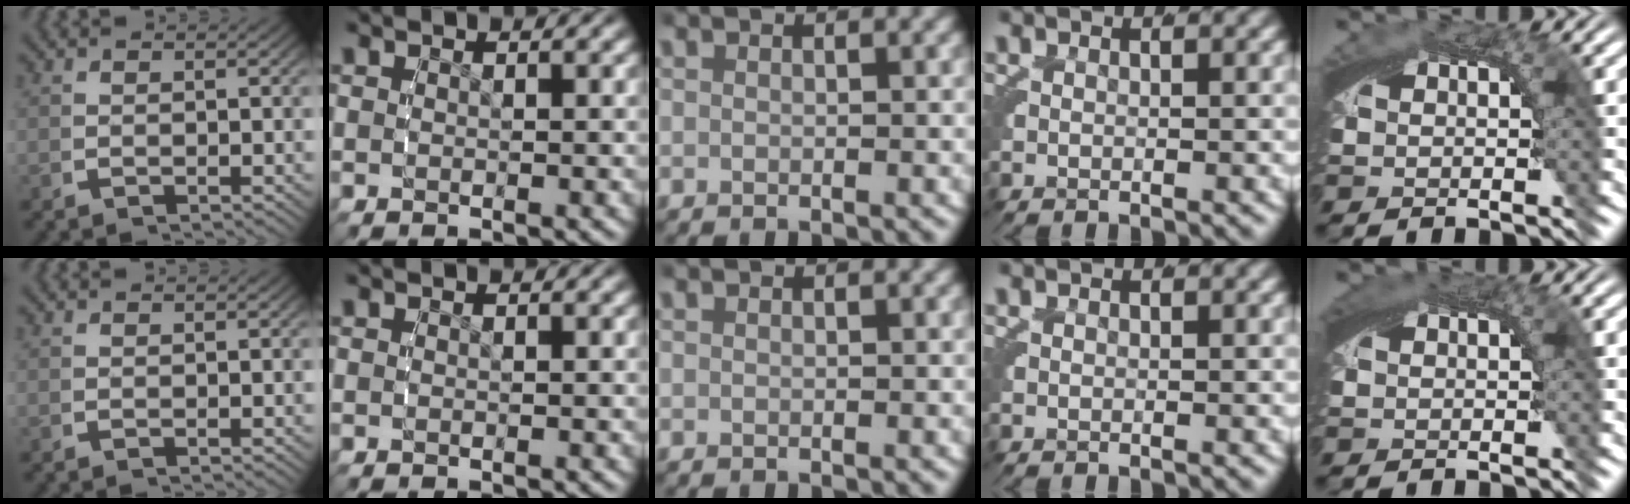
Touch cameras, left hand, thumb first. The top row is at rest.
{"little": {"total": 1.0, "force": [0.4, 0.0, 0.9], "torque": [-0.013, 0.004, 0.007]}}